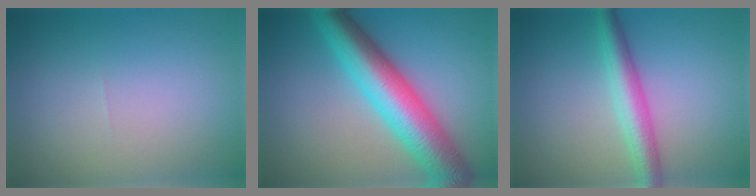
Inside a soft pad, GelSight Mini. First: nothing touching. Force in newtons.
{"total": 9.2, "press": 9.2, "slide": 0.0}
{"total": 3.9, "press": 3.9, "slide": 0.2}